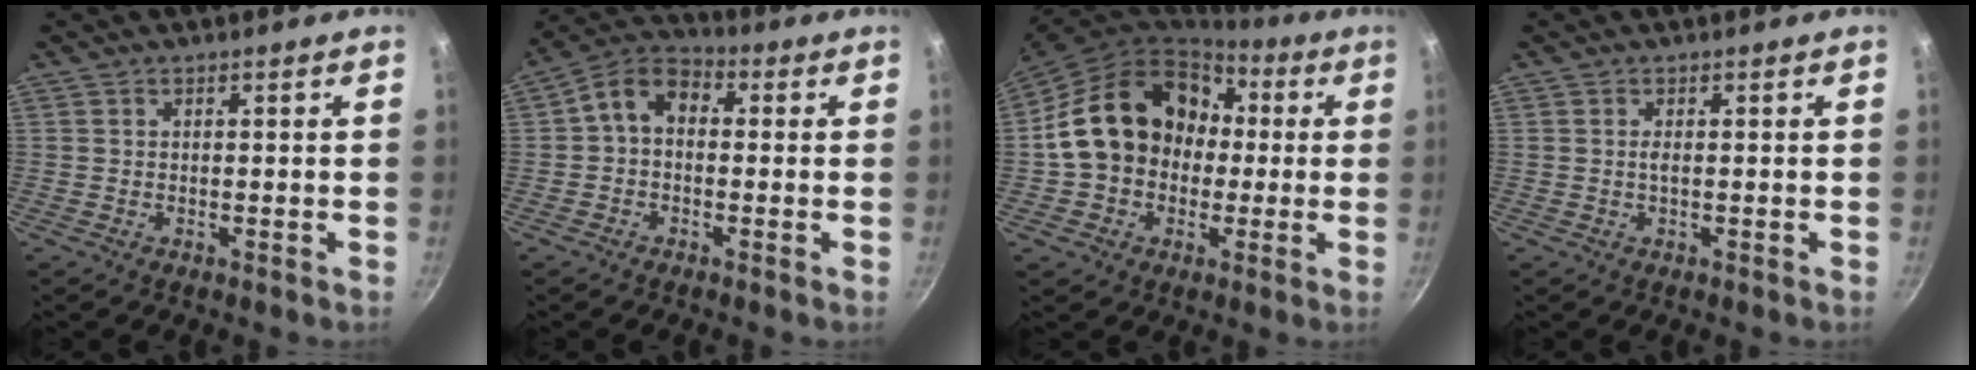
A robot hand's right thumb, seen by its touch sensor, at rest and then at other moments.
{"total": 8.0, "force": [0.5, 5.7, 5.5], "torque": [-0.084, 0.027, -0.014]}
{"total": 19.5, "force": [1.6, 15.9, 11.3], "torque": [-0.171, 0.053, 0.026]}
{"total": 0.9, "force": [0.1, 0.2, 0.9], "torque": [-0.019, 0.000, 0.001]}